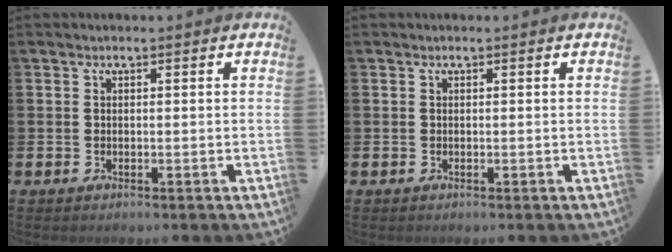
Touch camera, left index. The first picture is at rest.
{"total": 0.0}